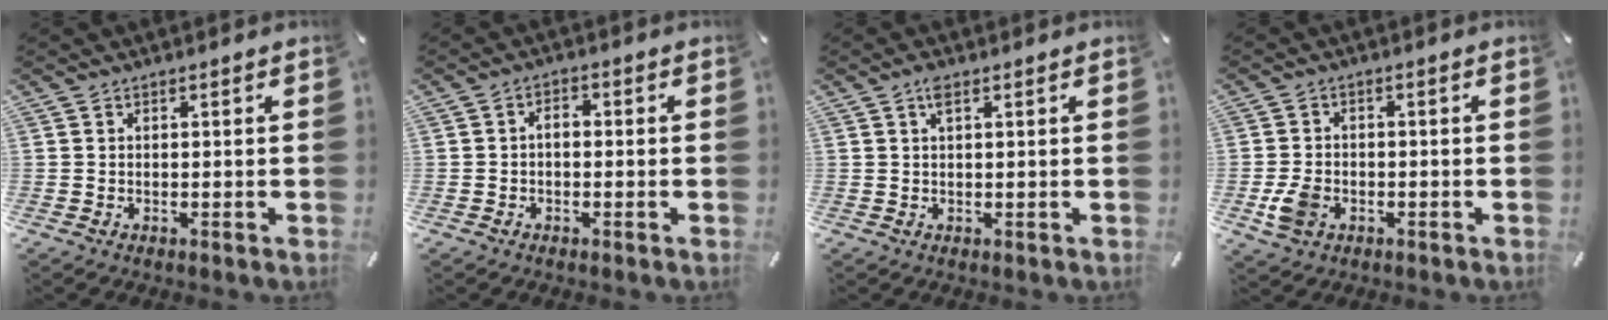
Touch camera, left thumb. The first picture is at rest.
{"total": 2.4, "force": [-0.7, 1.5, 1.8], "torque": [-0.033, 0.011, -0.016]}
{"total": 2.2, "force": [1.0, 0.9, 1.8], "torque": [-0.039, 0.004, 0.017]}
{"total": 5.3, "force": [-1.7, 4.2, 2.7], "torque": [-0.070, 0.003, -0.033]}